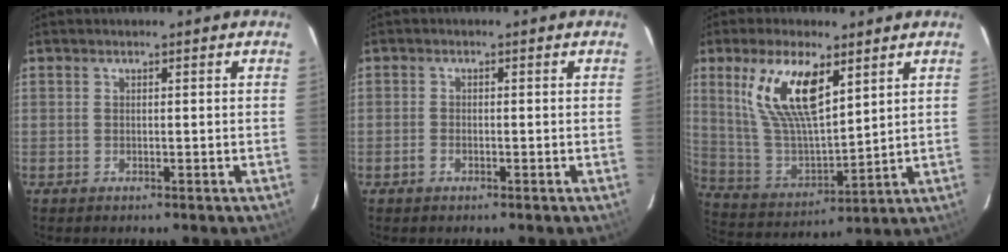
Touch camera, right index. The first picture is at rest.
{"total": 1.5, "force": [-0.9, 0.9, 0.8], "torque": [-0.018, -0.001, -0.018]}
{"total": 15.1, "force": [7.7, 5.7, 11.7], "torque": [-0.227, 0.004, 0.163]}